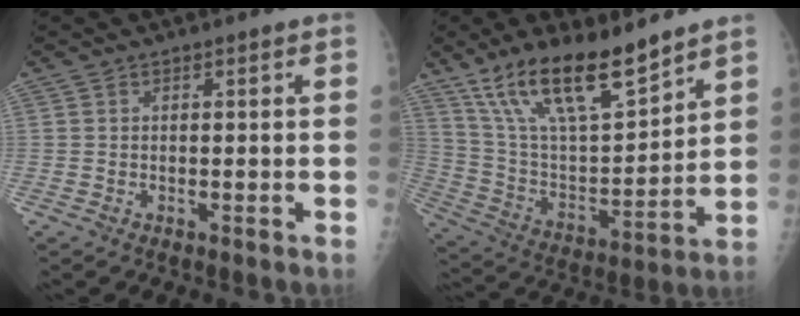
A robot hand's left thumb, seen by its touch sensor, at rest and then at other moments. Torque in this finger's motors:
{"motor_torque": [0.46, 0.44, 1.26, -1.51, 0.17]}